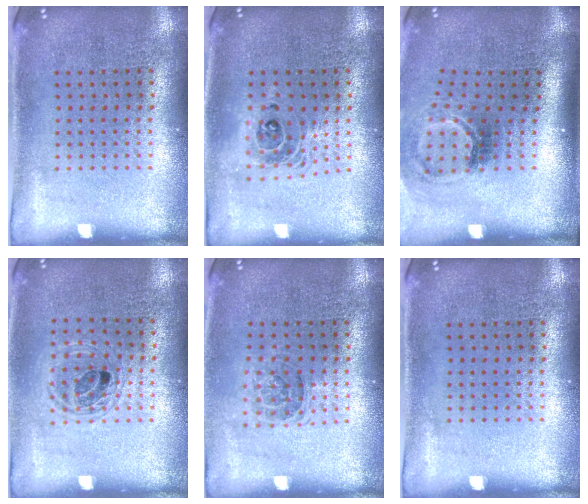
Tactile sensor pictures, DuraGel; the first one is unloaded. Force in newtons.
{"total": 1.5, "press": 1.2, "slide": 0.8}
{"total": 1.9, "press": 1.2, "slide": 1.5}
{"total": 1.3, "press": 1.2, "slide": 0.4}
{"total": 1.3, "press": 1.0, "slide": 0.7}
{"total": 0.0}